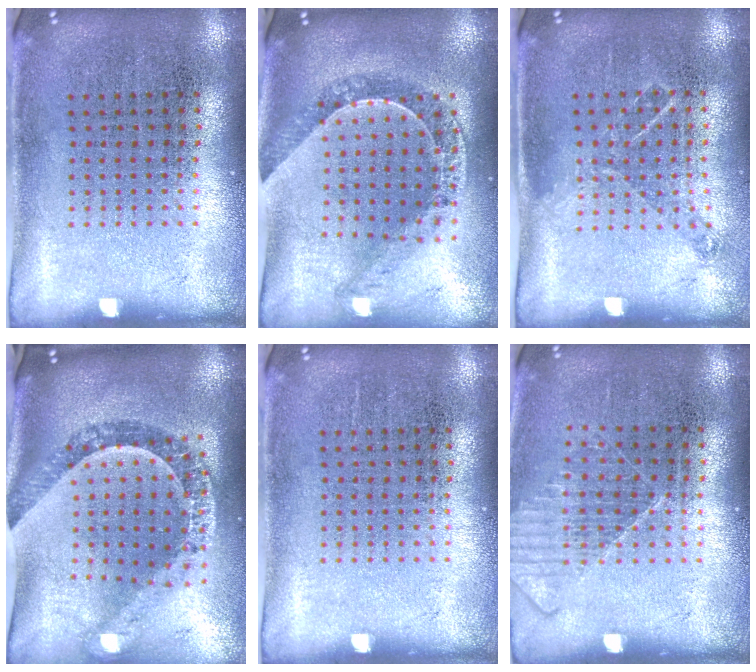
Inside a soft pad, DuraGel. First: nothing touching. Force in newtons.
{"total": 1.1, "press": 1.1, "slide": 0.2}
{"total": 0.9, "press": 0.8, "slide": 0.3}
{"total": 1.8, "press": 1.6, "slide": 0.8}
{"total": 0.0}
{"total": 1.2, "press": 1.2, "slide": 0.1}